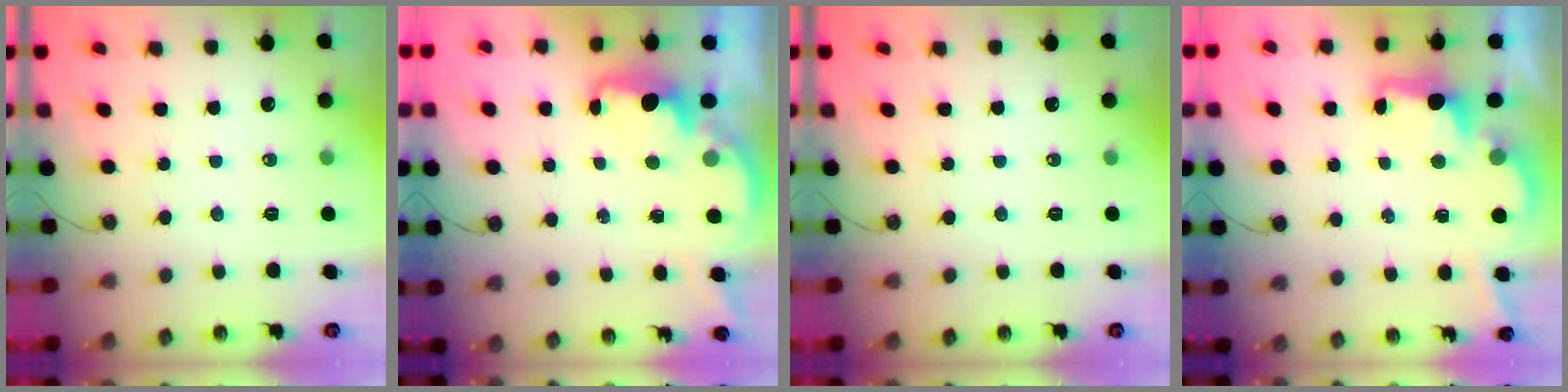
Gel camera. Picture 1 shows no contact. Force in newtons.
{"total": 2.3, "press": 2.1, "slide": 0.9}
{"total": 0.0}
{"total": 2.6, "press": 2.4, "slide": 0.8}